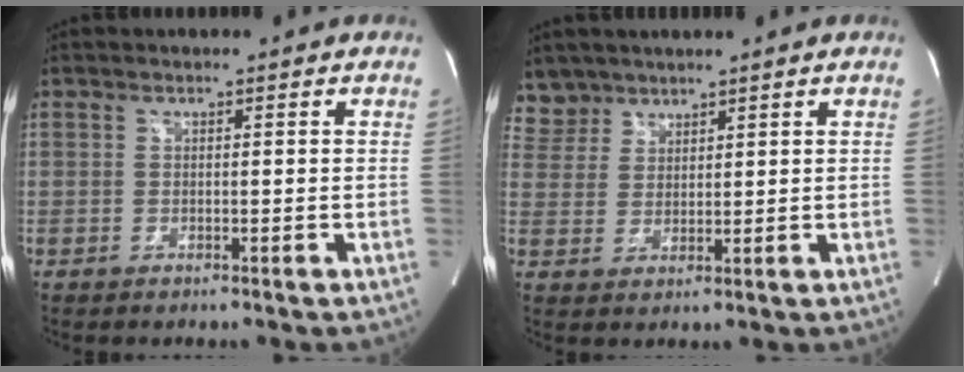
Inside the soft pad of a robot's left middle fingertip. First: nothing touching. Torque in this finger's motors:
{"motor_torque": [0.05, -0.08, 0.06, -0.01]}